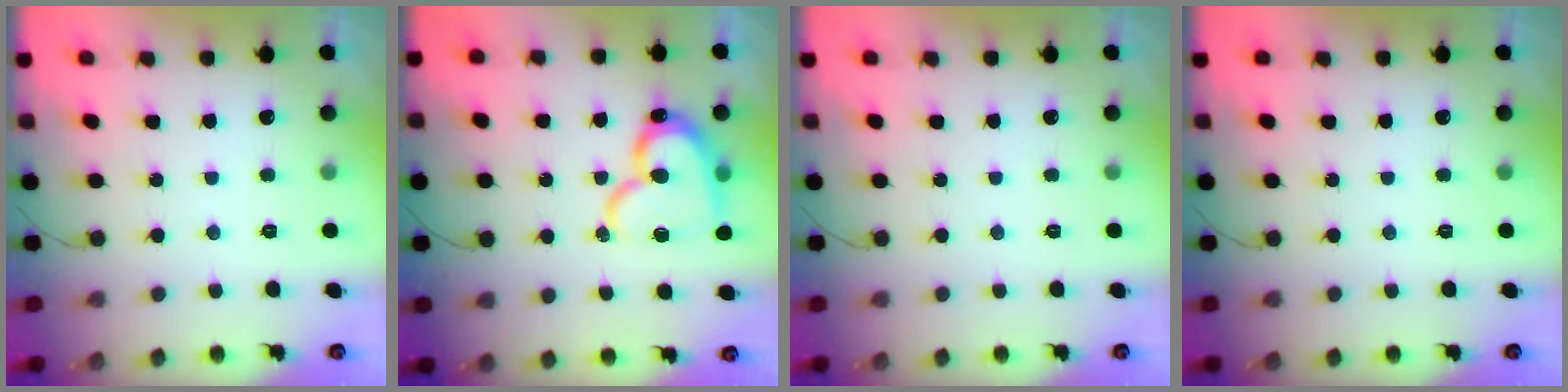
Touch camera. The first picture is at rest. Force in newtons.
{"total": 15.2, "press": 15.2, "slide": 0.7}
{"total": 0.0}
{"total": 0.0}